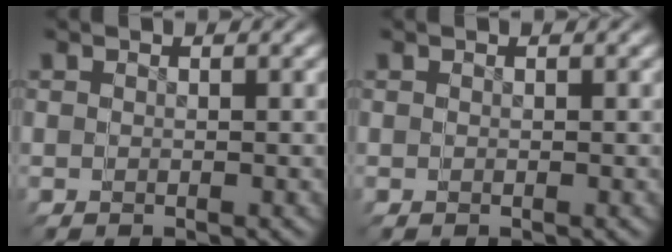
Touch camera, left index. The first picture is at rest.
{"total": 0.0}